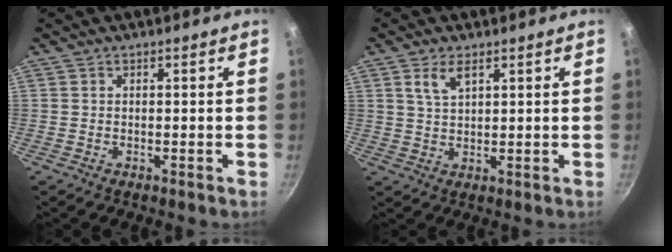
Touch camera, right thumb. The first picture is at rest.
{"total": 4.4, "force": [2.2, 2.1, 3.2], "torque": [-0.054, -0.007, 0.046]}